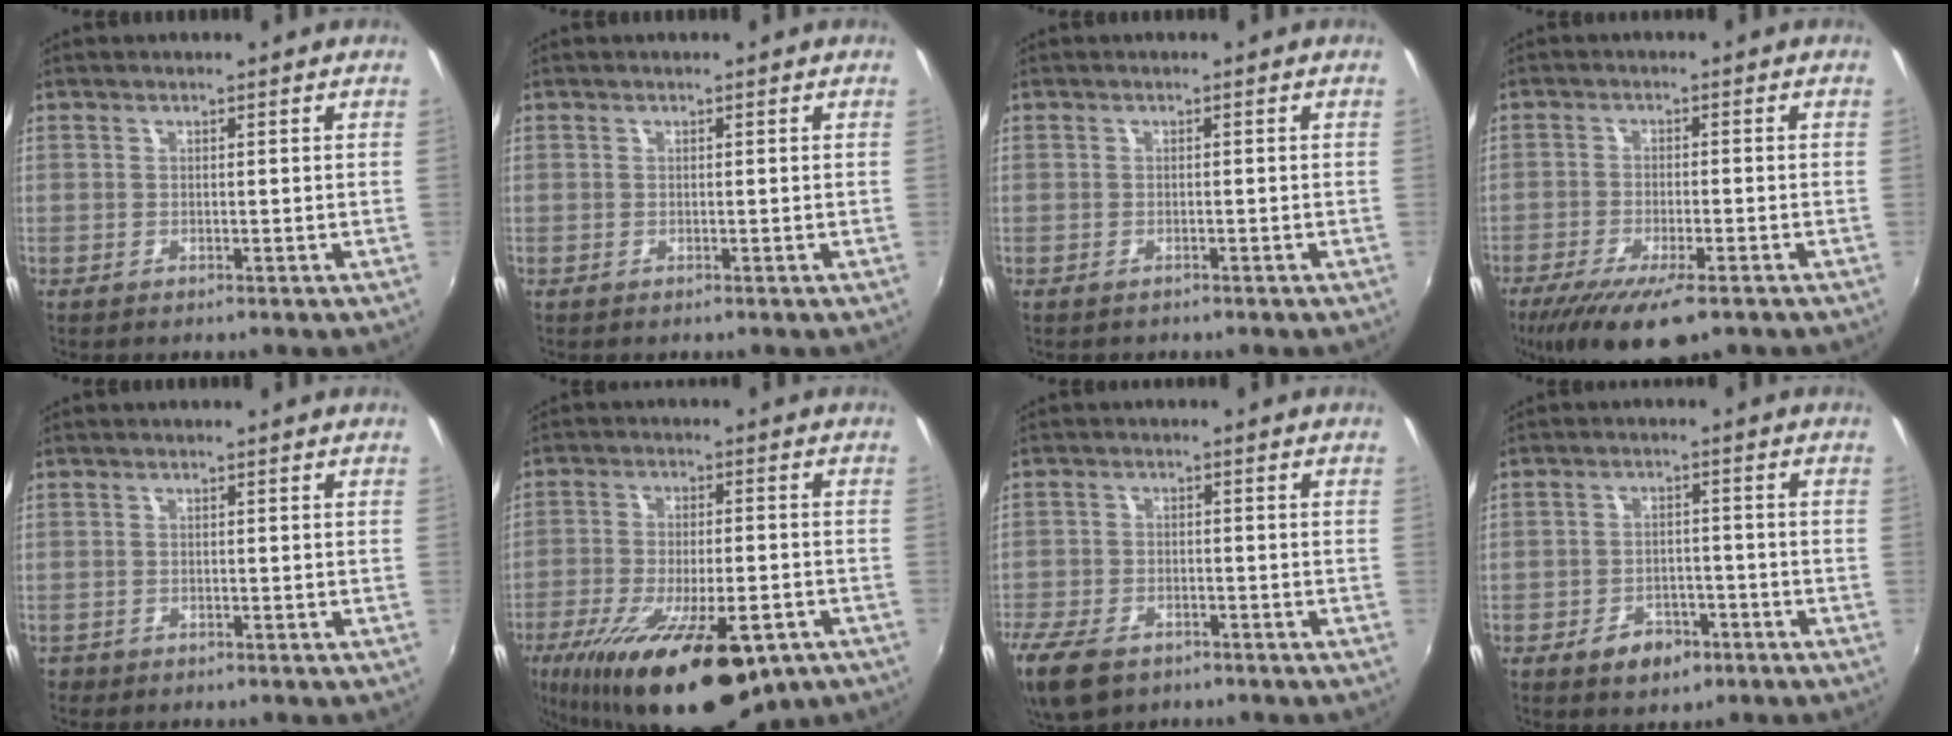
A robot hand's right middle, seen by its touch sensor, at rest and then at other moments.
{"total": 0.0}
{"total": 0.9, "force": [-0.7, 0.5, 0.1], "torque": [-0.005, -0.002, -0.011]}
{"total": 11.8, "force": [-8.0, 3.1, 8.2], "torque": [-0.172, -0.043, -0.134]}
{"total": 1.7, "force": [-1.1, 1.3, 0.3], "torque": [-0.011, -0.004, -0.018]}
{"total": 23.6, "force": [-14.0, 8.6, 16.9], "torque": [-0.322, -0.067, -0.212]}
{"total": 12.3, "force": [-8.0, 6.8, 6.3], "torque": [-0.175, -0.032, -0.148]}
{"total": 5.9, "force": [-3.5, 4.0, 2.6], "torque": [-0.060, 0.008, -0.041]}